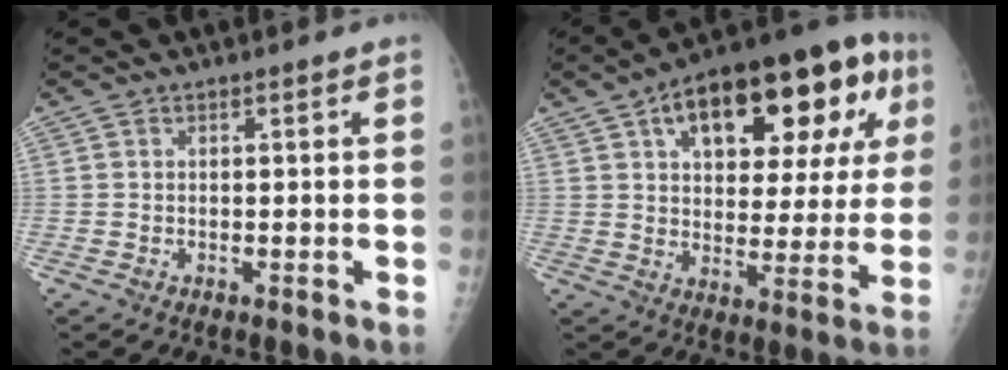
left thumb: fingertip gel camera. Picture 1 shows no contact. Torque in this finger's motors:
{"motor_torque": [0.53, 0.66, 1.43, -0.30, 0.18]}